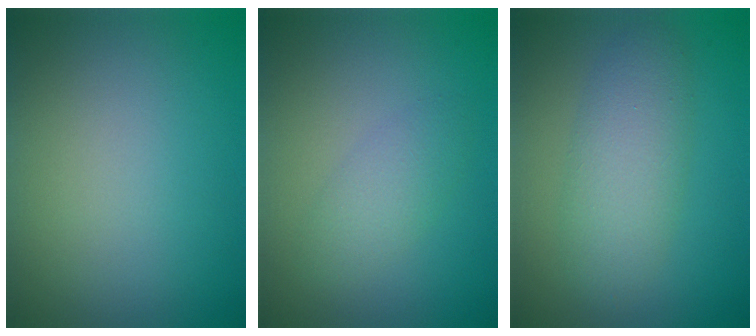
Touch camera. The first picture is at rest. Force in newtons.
{"total": 2.2, "press": 2.2, "slide": 0.1}
{"total": 4.1, "press": 4.1, "slide": 0.1}